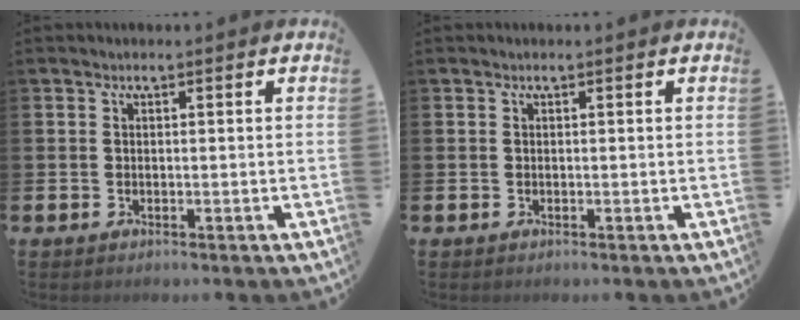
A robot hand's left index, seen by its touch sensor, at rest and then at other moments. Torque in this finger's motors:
{"motor_torque": [-0.05, 0.03, 0.00, 0.01]}